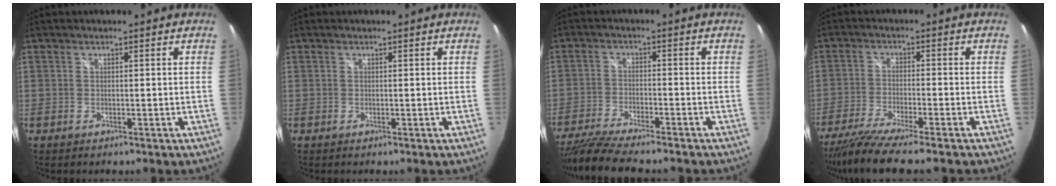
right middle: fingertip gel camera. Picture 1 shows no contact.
{"total": 0.0}
{"total": 10.7, "force": [-9.3, 0.9, 5.1], "torque": [-0.120, -0.026, -0.160]}
{"total": 9.7, "force": [-8.1, -0.2, 5.4], "torque": [-0.120, -0.034, -0.141]}